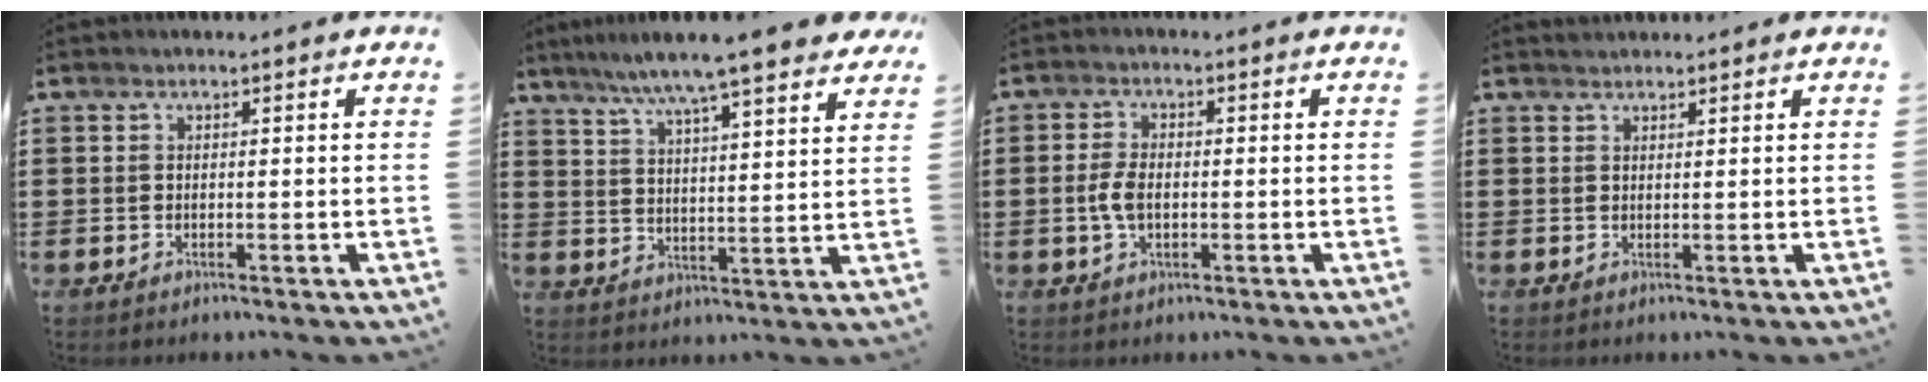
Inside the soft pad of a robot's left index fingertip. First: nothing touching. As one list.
[{"total": 7.6, "force": [6.5, -0.5, 3.8], "torque": [-0.099, -0.034, 0.109]}, {"total": 4.4, "force": [-0.6, 2.4, 3.6], "torque": [-0.096, -0.005, -0.018]}, {"total": 1.0, "force": [0.9, 0.2, 0.1], "torque": [-0.004, 0.001, 0.019]}]